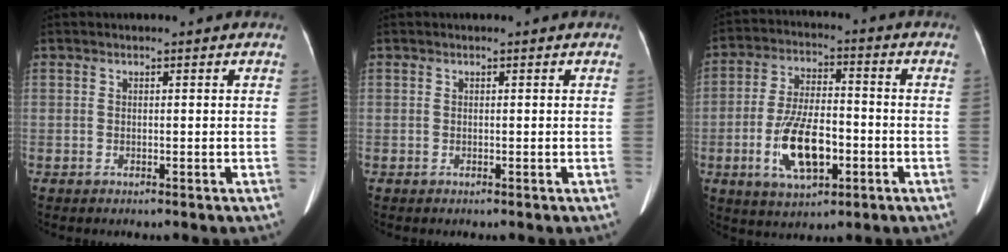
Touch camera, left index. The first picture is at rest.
{"total": 0.0}
{"total": 11.4, "force": [-3.6, 4.7, 9.7], "torque": [-0.195, 0.002, -0.061]}